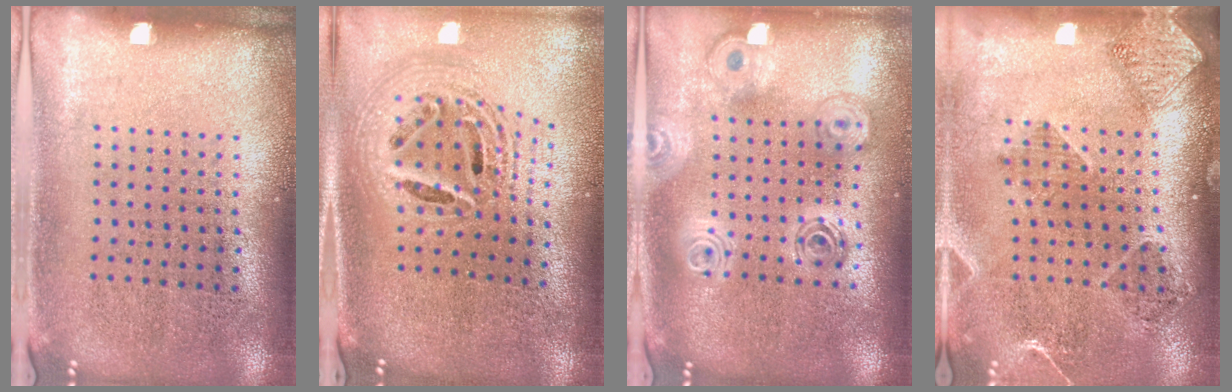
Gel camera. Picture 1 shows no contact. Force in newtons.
{"total": 2.3, "press": 1.8, "slide": 1.5}
{"total": 2.1, "press": 1.7, "slide": 1.2}
{"total": 1.5, "press": 1.4, "slide": 0.5}